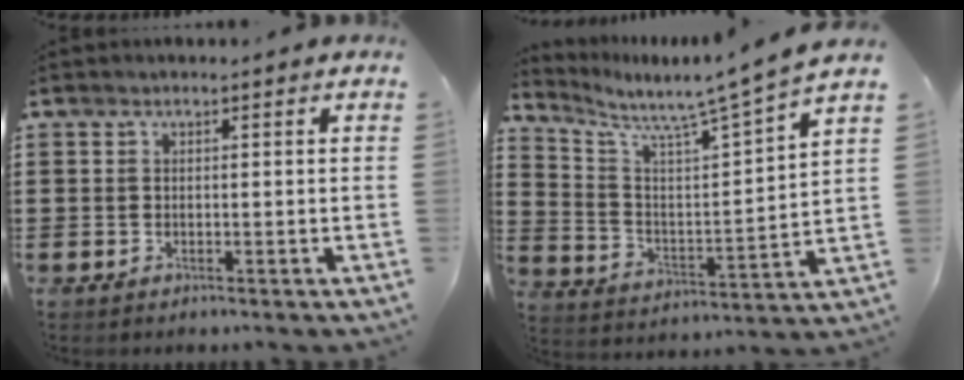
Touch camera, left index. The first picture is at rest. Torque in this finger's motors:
{"motor_torque": [2.14, 0.00, -0.15, 0.07]}